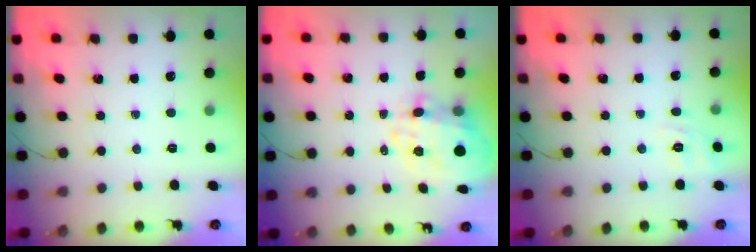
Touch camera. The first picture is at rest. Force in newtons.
{"total": 9.2, "press": 8.8, "slide": 2.8}
{"total": 2.0, "press": 0.4, "slide": 1.9}